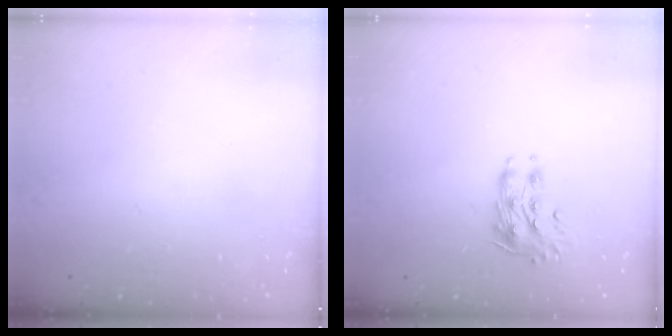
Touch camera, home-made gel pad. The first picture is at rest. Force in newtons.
{"total": 9.4, "press": 9.4, "slide": 0.9}